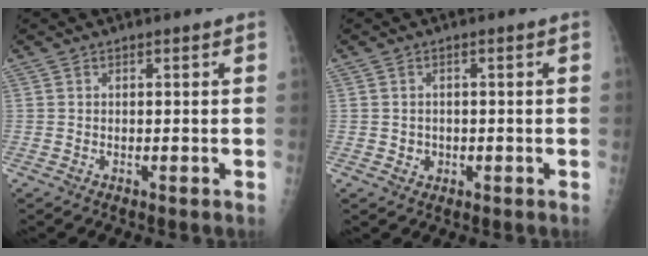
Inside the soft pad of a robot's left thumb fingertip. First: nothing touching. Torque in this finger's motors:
{"motor_torque": [-0.53, -0.10, 0.21, 0.12, -0.07]}